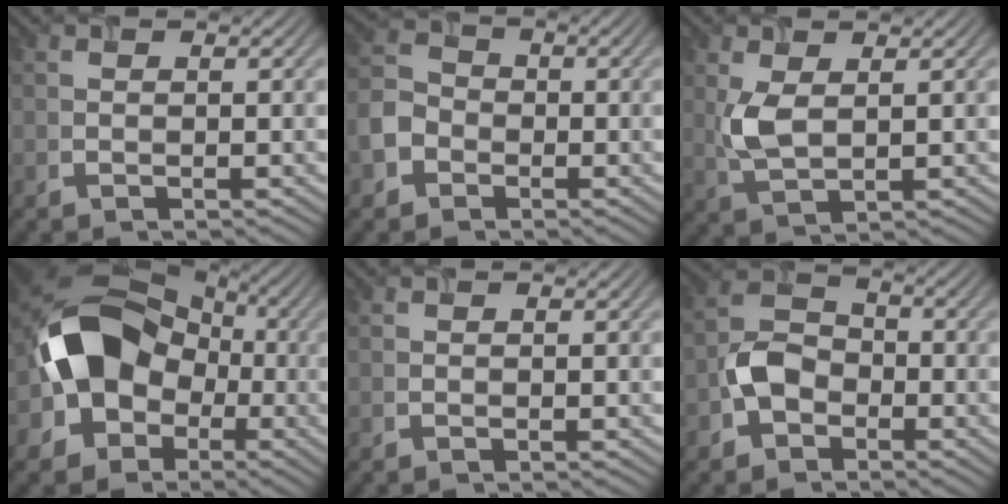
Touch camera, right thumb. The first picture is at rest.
{"total": 4.4, "force": [-1.9, 3.6, 1.8], "torque": [-0.049, 0.005, -0.053]}
{"total": 4.6, "force": [1.0, 2.4, 3.8], "torque": [-0.098, 0.000, 0.026]}
{"total": 14.5, "force": [-2.3, 11.2, 9.0], "torque": [-0.165, -0.003, -0.055]}
{"total": 0.0}
{"total": 5.4, "force": [-2.3, 4.0, 2.9], "torque": [-0.060, 0.004, -0.055]}